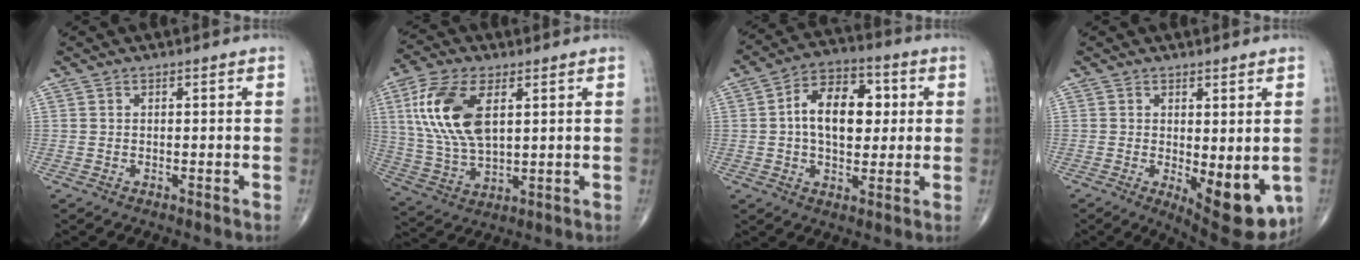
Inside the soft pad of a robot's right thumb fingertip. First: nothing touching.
{"total": 15.5, "force": [4.5, 7.8, 12.6], "torque": [-0.262, -0.008, 0.092]}
{"total": 13.3, "force": [1.7, 8.2, 10.3], "torque": [-0.138, 0.014, 0.020]}
{"total": 11.4, "force": [-2.2, 4.5, 10.2], "torque": [-0.116, -0.023, -0.016]}